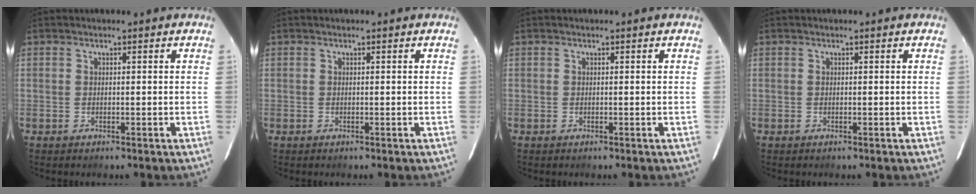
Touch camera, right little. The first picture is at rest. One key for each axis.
{"total": 0.0}
{"total": 0.0}
{"total": 0.0}